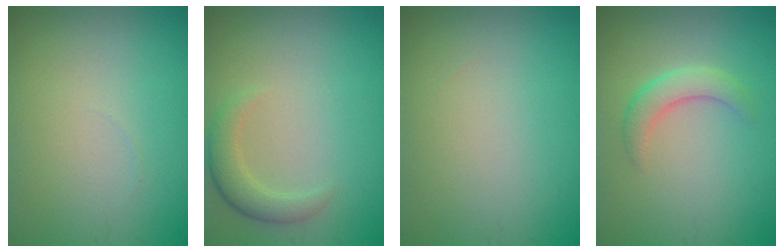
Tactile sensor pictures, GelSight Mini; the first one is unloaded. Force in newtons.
{"total": 2.6, "press": 2.6, "slide": 0.1}
{"total": 0.0}
{"total": 2.6, "press": 2.6, "slide": 0.3}